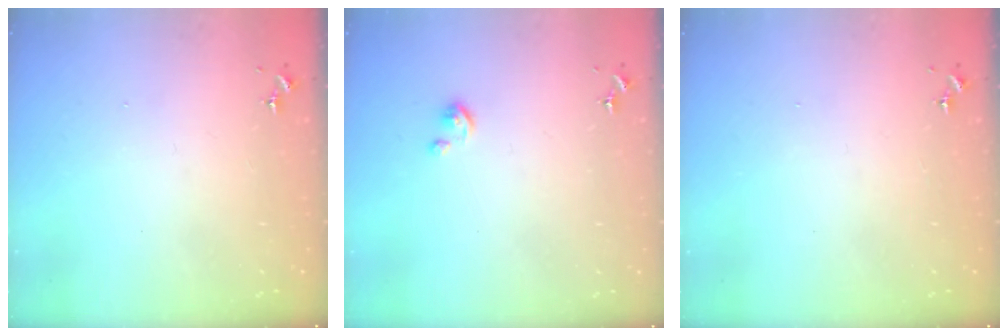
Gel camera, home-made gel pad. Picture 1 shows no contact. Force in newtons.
{"total": 2.7, "press": 2.6, "slide": 0.3}
{"total": 0.0}